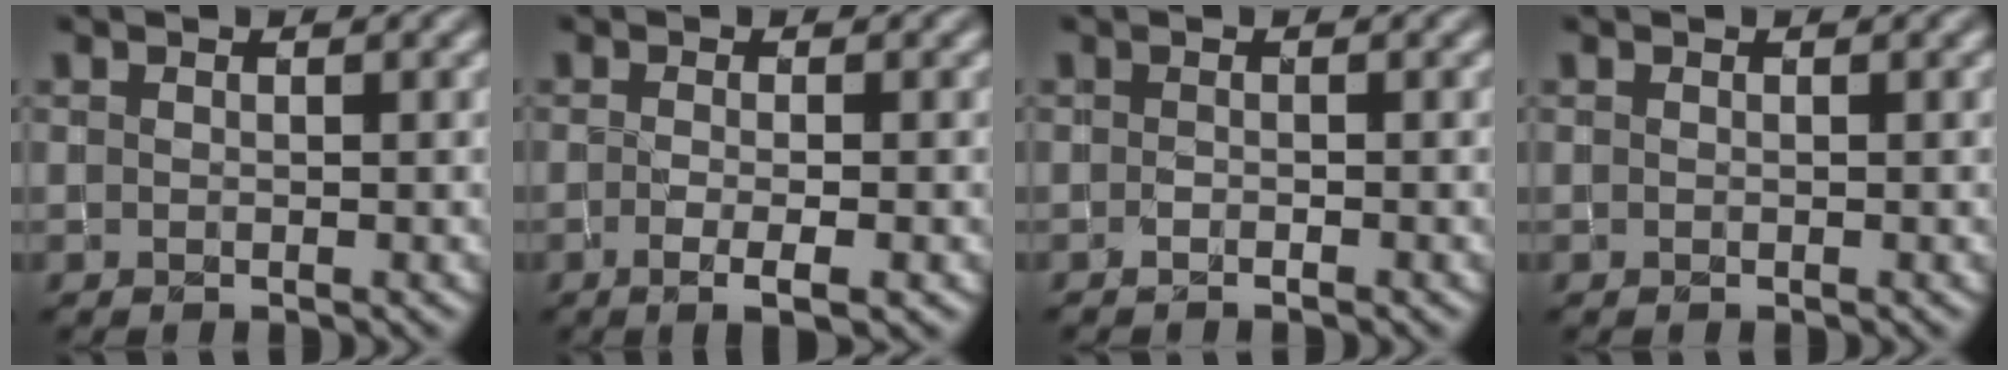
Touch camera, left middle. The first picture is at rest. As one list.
[{"total": 2.5, "force": [-0.8, 0.7, 2.3], "torque": [-0.039, -0.005, -0.013]}, {"total": 0.5, "force": [-0.5, 0.1, 0.1], "torque": [-0.005, -0.001, -0.009]}, {"total": 0.0}]